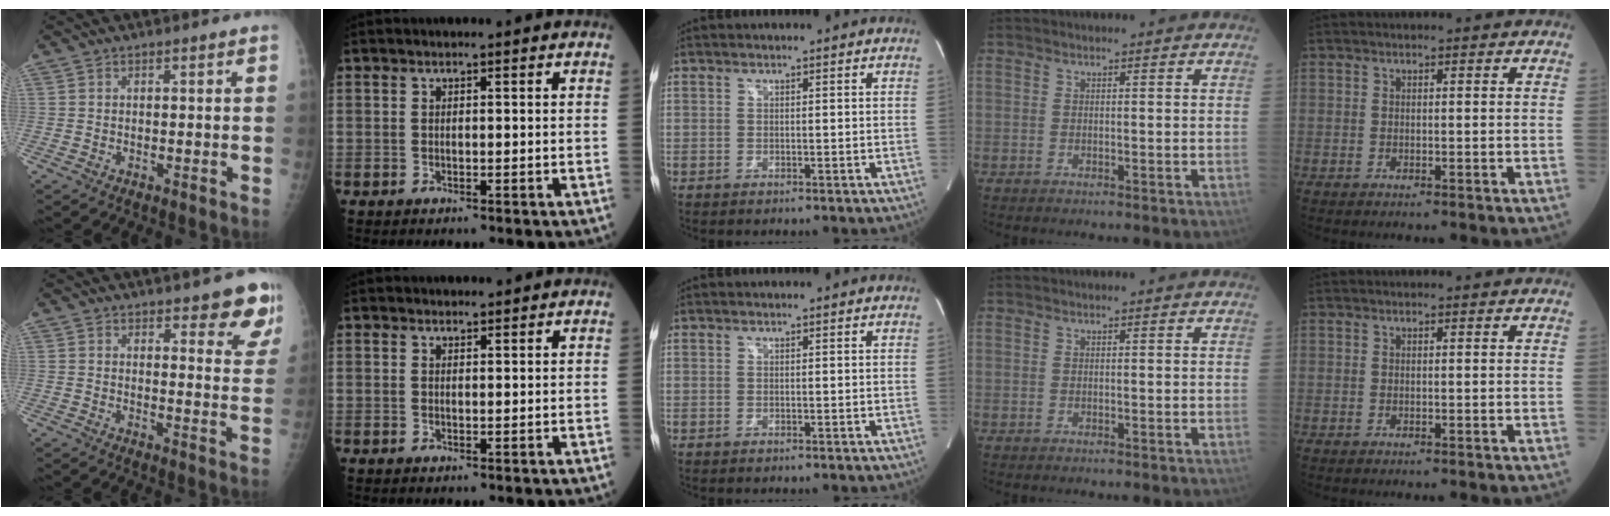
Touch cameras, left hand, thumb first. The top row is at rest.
{"thumb": {"total": 8.9, "force": [6.7, 3.1, 5.0], "torque": [-0.021, -0.043, 0.071]}, "index": {"total": 0.8, "force": [0.7, 0.3, -0.1], "torque": [-0.007, -0.004, 0.011]}}